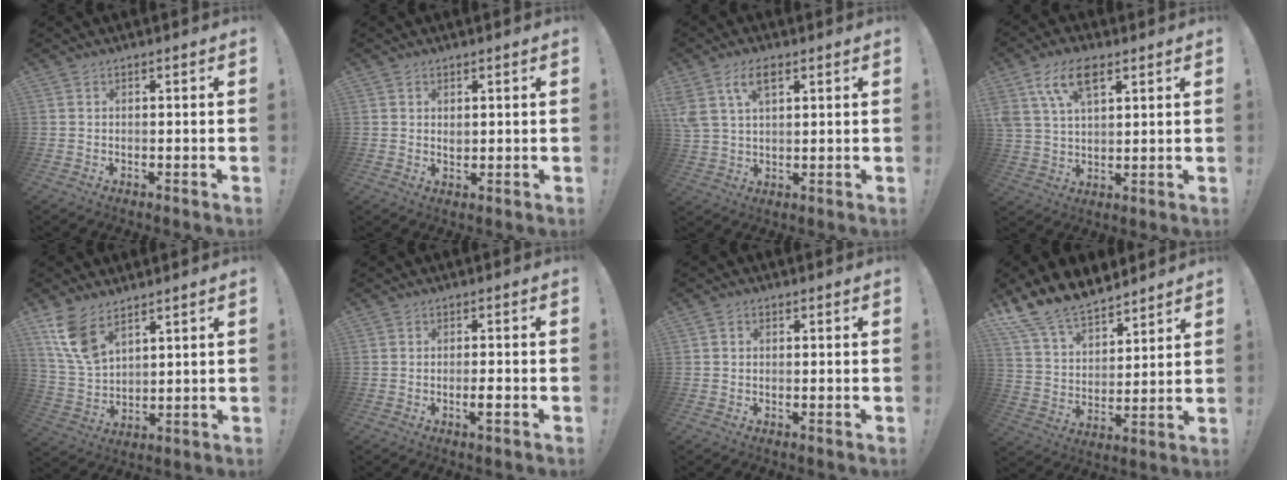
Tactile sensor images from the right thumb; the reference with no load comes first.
{"total": 1.6, "force": [1.0, 1.1, 0.6], "torque": [-0.001, -0.004, 0.016]}
{"total": 10.8, "force": [5.6, 6.1, 6.9], "torque": [-0.127, -0.001, 0.107]}
{"total": 11.3, "force": [5.9, 6.0, 7.5], "torque": [-0.151, -0.004, 0.113]}
{"total": 10.7, "force": [6.9, 5.6, 6.1], "torque": [-0.116, -0.034, 0.136]}
{"total": 2.6, "force": [-1.3, 0.5, 2.2], "torque": [-0.036, 0.005, -0.021]}
{"total": 1.1, "force": [-0.2, 1.0, 0.4], "torque": [0.001, 0.001, -0.005]}
{"total": 13.5, "force": [11.7, 5.6, 3.9], "torque": [-0.096, -0.088, 0.222]}